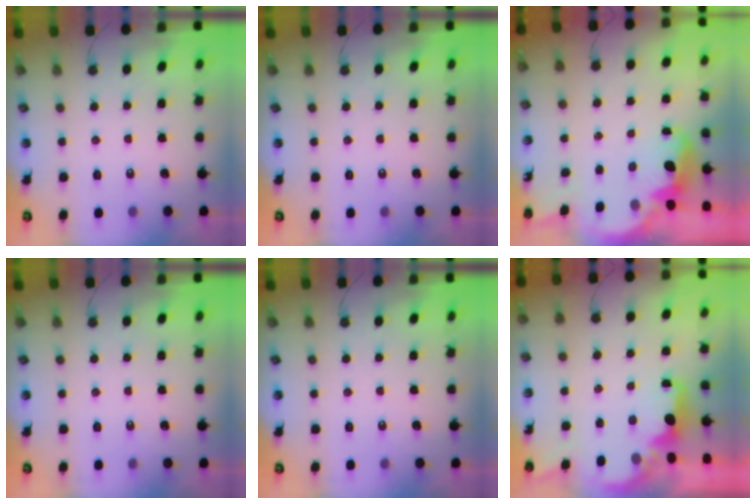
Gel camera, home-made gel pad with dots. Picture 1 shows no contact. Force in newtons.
{"total": 0.0}
{"total": 3.6, "press": 3.6, "slide": 0.6}
{"total": 0.0}
{"total": 0.0}
{"total": 2.0, "press": 1.8, "slide": 0.8}